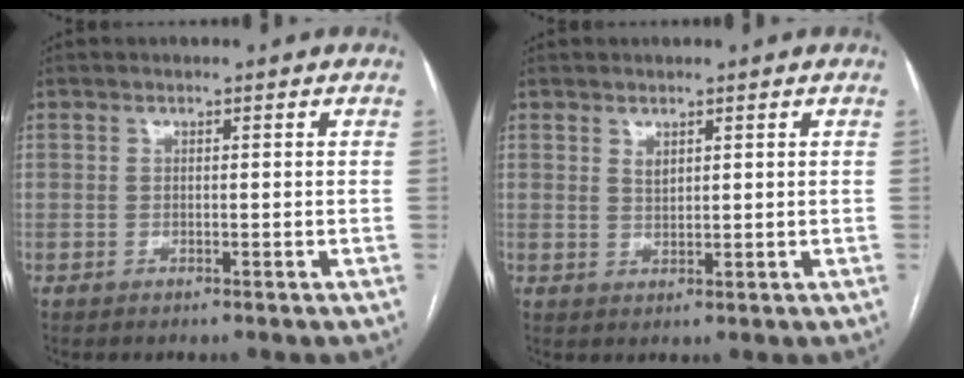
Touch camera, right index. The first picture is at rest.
{"total": 1.4, "force": [0.9, 0.6, 0.9], "torque": [-0.016, -0.001, 0.021]}